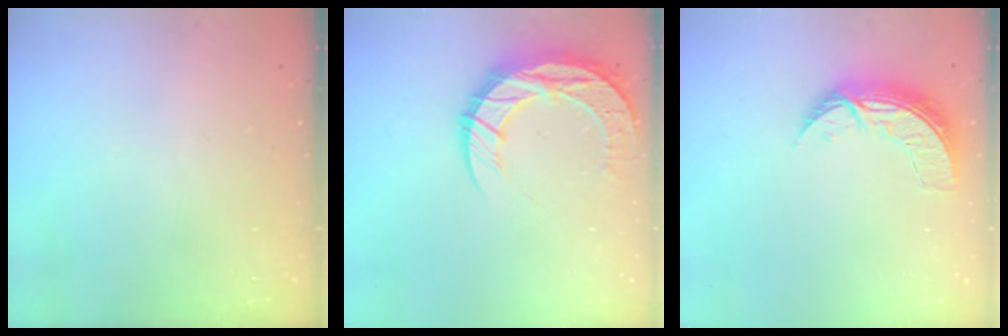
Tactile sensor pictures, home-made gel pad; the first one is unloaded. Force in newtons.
{"total": 13.1, "press": 13.1, "slide": 0.9}
{"total": 8.1, "press": 8.0, "slide": 0.8}